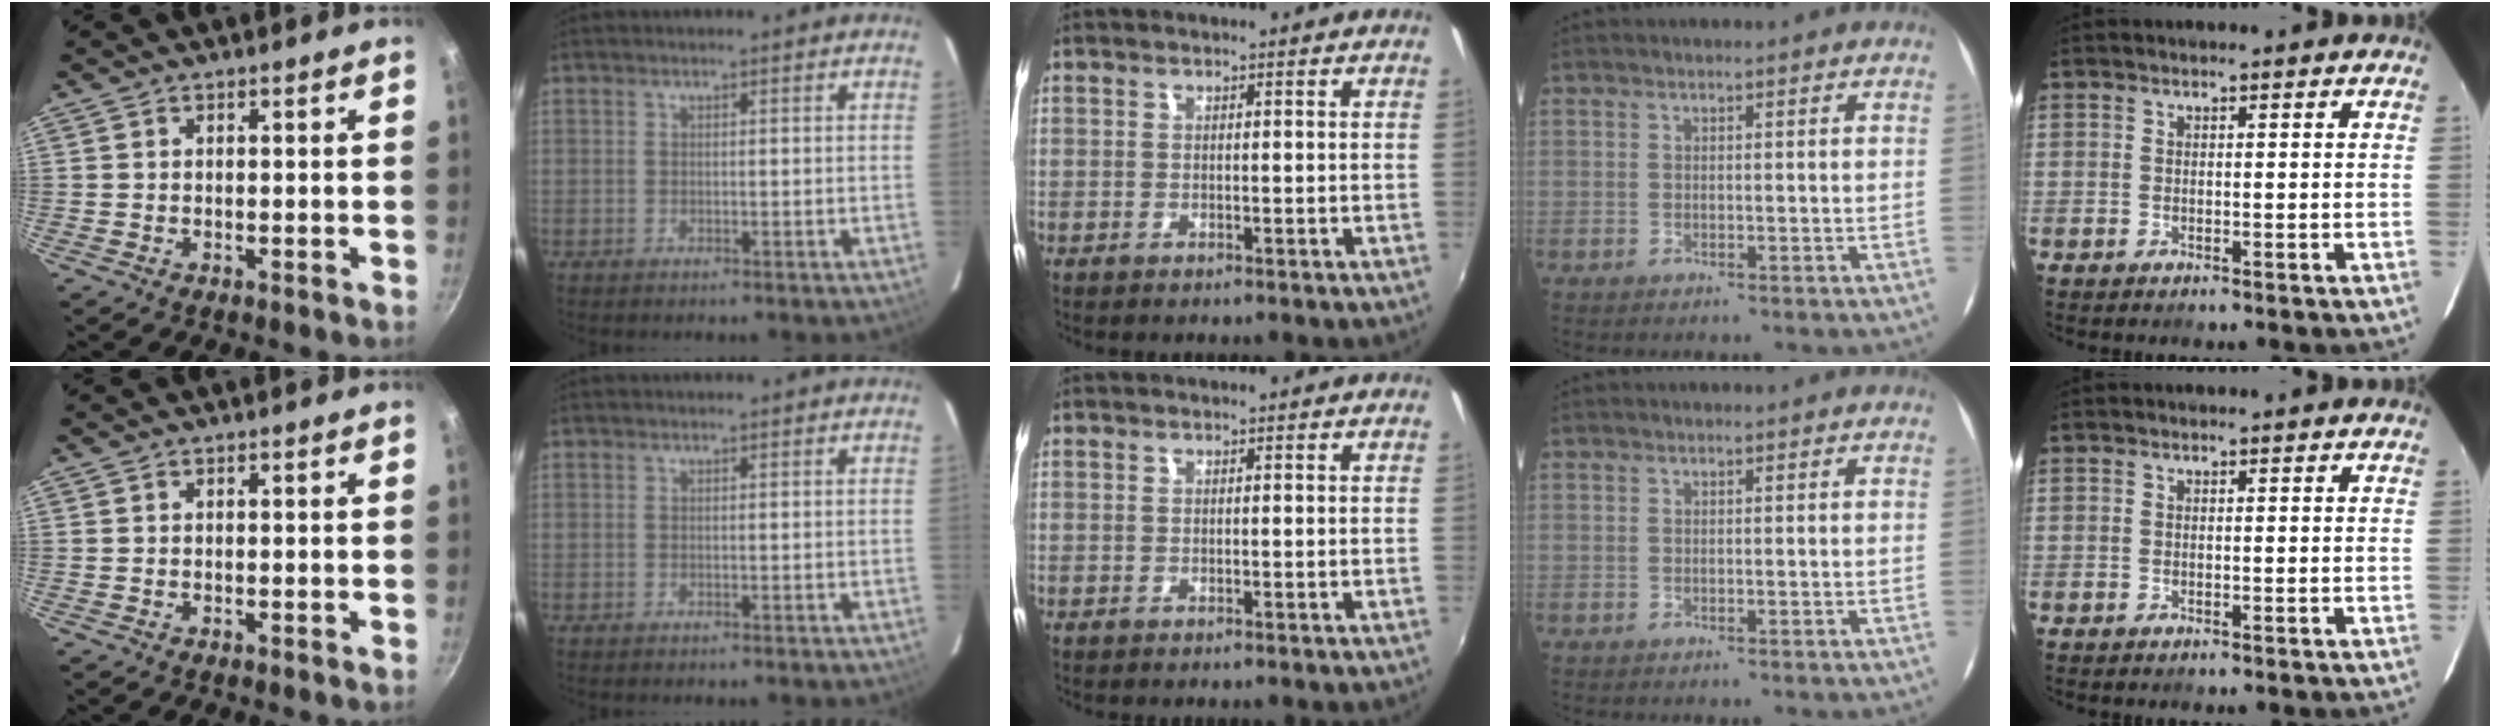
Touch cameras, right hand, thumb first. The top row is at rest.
{}